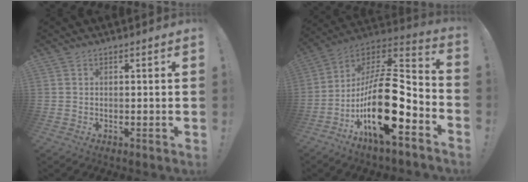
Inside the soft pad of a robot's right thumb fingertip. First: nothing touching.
{"total": 23.7, "force": [-7.2, 8.9, 20.8], "torque": [-0.372, 0.033, -0.119]}